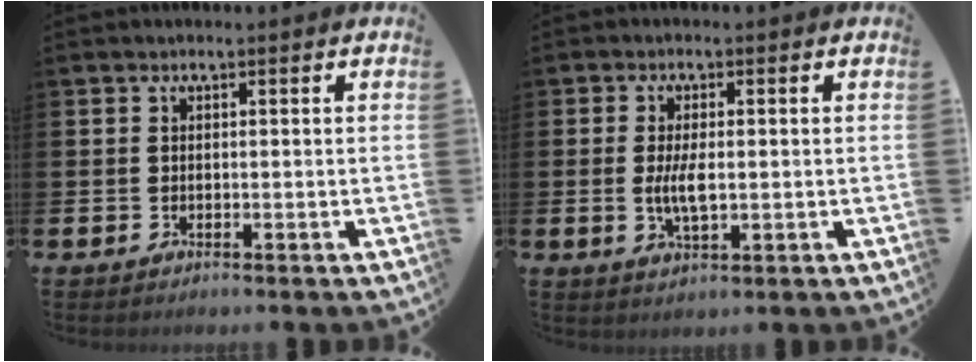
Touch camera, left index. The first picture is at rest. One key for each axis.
{"total": 3.9, "fx": 0.0, "fy": 1.5, "fz": 3.6, "tx": -0.076, "ty": 0.001, "tz": -0.003}